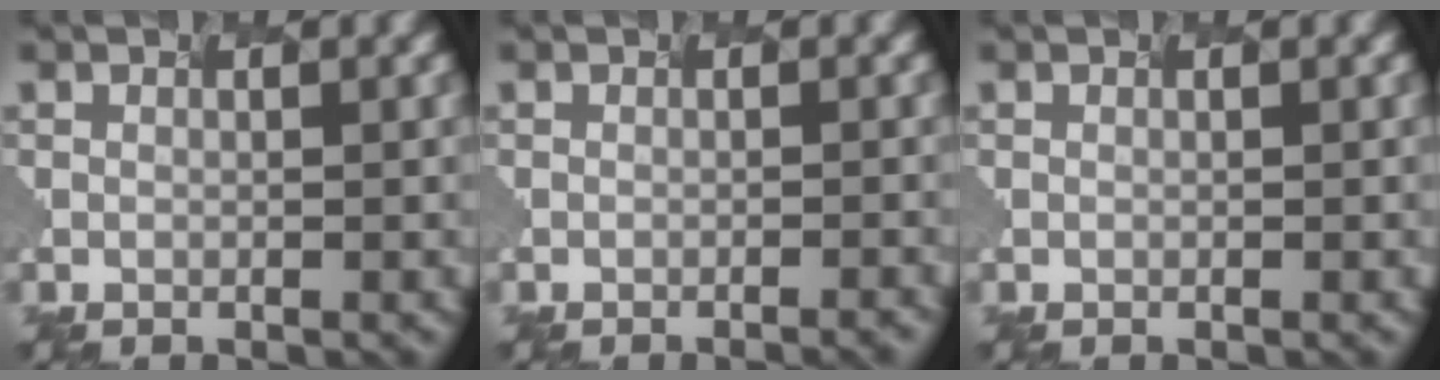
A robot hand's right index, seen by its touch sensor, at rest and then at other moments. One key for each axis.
{"total": 1.4, "fx": -0.7, "fy": 0.5, "fz": 1.2, "tx": 0.003, "ty": 0.007, "tz": -0.007}
{"total": 0.0}